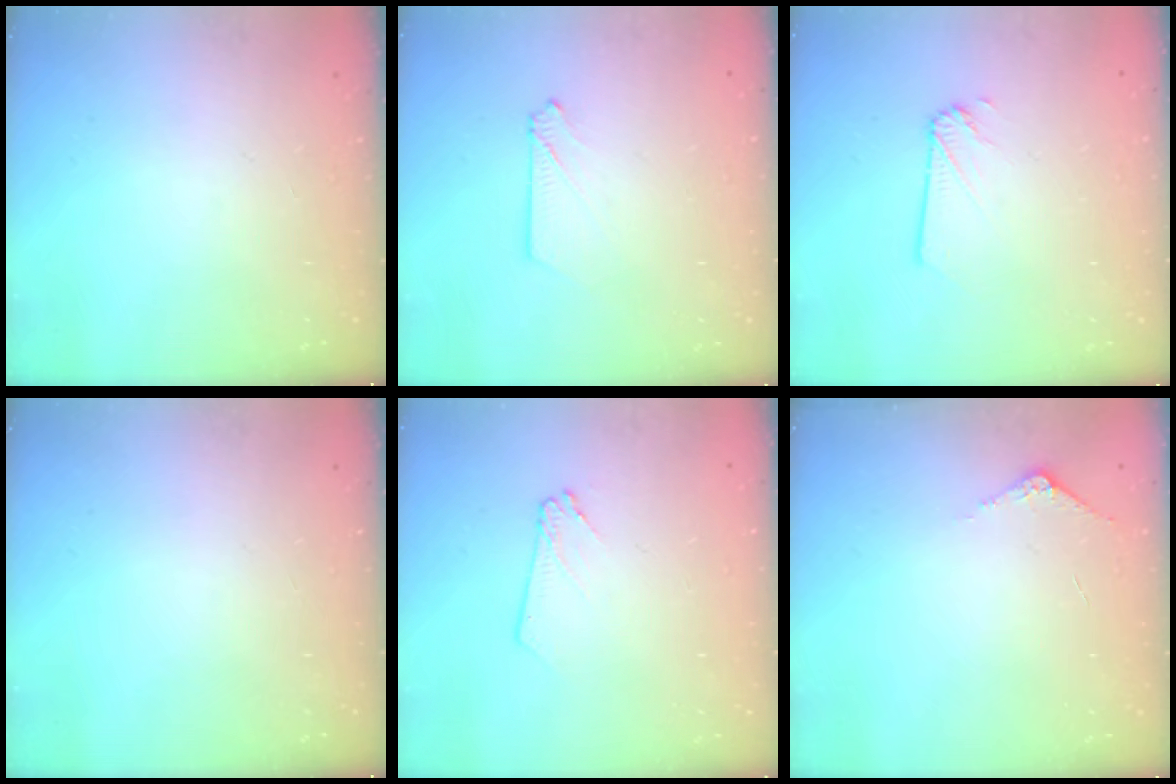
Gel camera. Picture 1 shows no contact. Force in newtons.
{"total": 2.9, "press": 2.9, "slide": 0.4}
{"total": 1.4, "press": 1.4, "slide": 0.1}
{"total": 0.0}
{"total": 3.6, "press": 3.6, "slide": 0.3}
{"total": 6.7, "press": 6.7, "slide": 0.7}